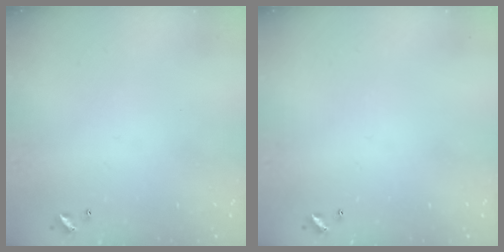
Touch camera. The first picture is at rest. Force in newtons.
{"total": 0.0}